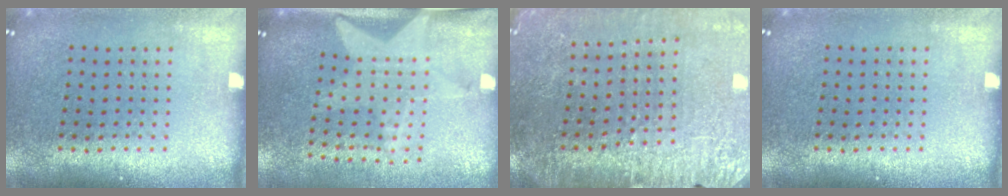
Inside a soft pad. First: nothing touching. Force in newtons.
{"total": 2.1, "press": 1.6, "slide": 1.3}
{"total": 2.9, "press": 2.9, "slide": 0.3}
{"total": 0.0}